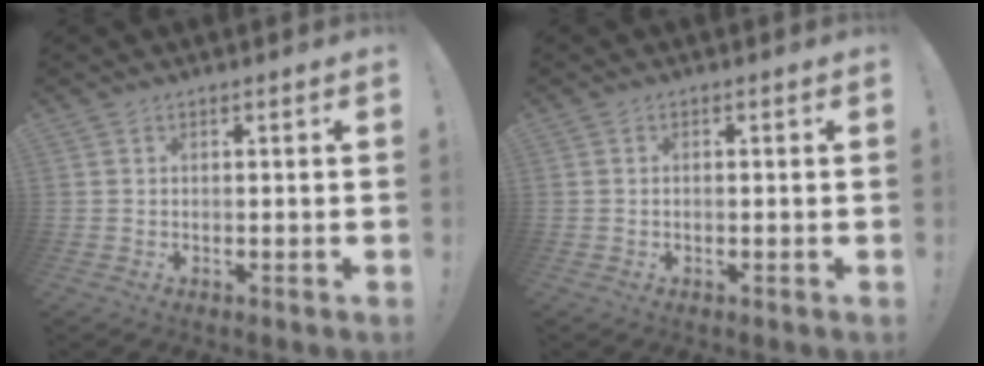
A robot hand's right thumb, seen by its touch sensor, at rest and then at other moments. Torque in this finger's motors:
{"motor_torque": [0.05, -0.22, 0.03, 0.27, 0.01]}